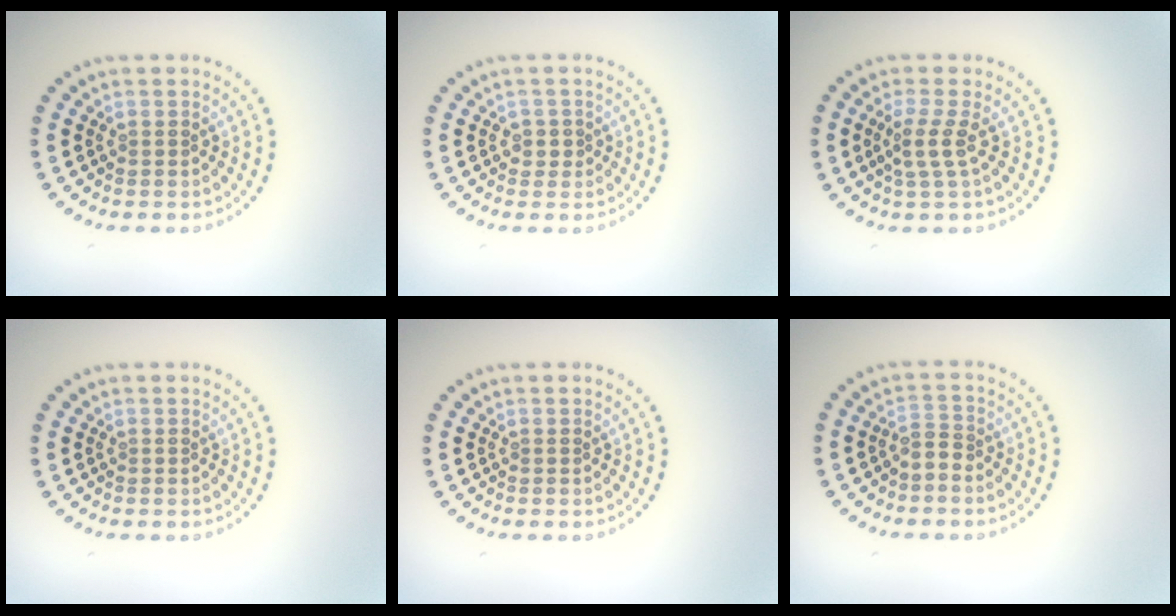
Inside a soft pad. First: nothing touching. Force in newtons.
{"total": 1.1, "press": 0.9, "slide": 0.6}
{"total": 2.1, "press": 1.5, "slide": 1.5}
{"total": 0.0}
{"total": 0.0}
{"total": 1.6, "press": 1.2, "slide": 1.1}